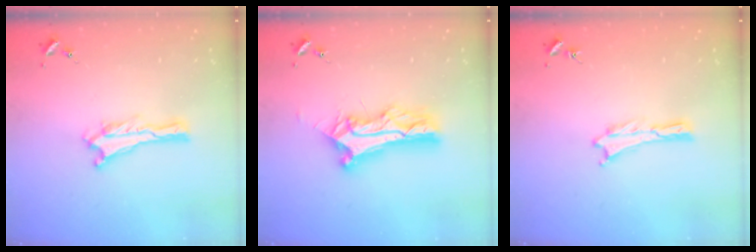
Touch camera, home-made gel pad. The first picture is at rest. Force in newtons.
{"total": 11.0, "press": 11.0, "slide": 0.9}
{"total": 0.0}